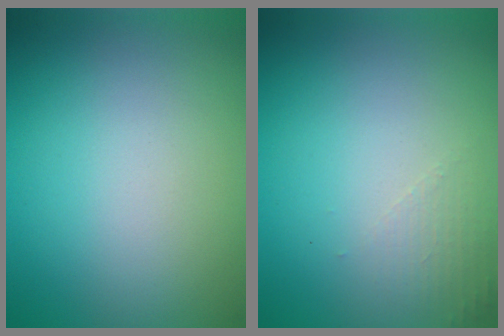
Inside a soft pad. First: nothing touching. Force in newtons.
{"total": 1.3, "press": 1.2, "slide": 0.4}